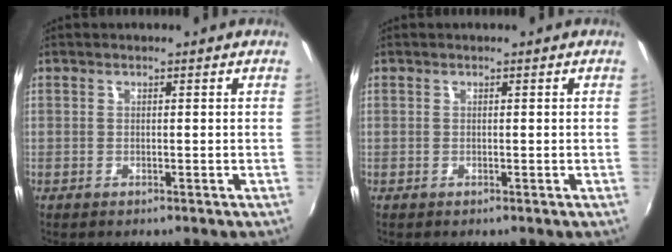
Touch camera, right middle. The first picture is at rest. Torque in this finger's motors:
{"motor_torque": [0.05, 0.21, 0.00, 0.01]}